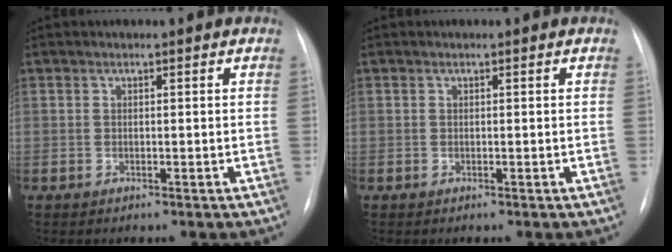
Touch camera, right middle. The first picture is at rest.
{"total": 0.0}